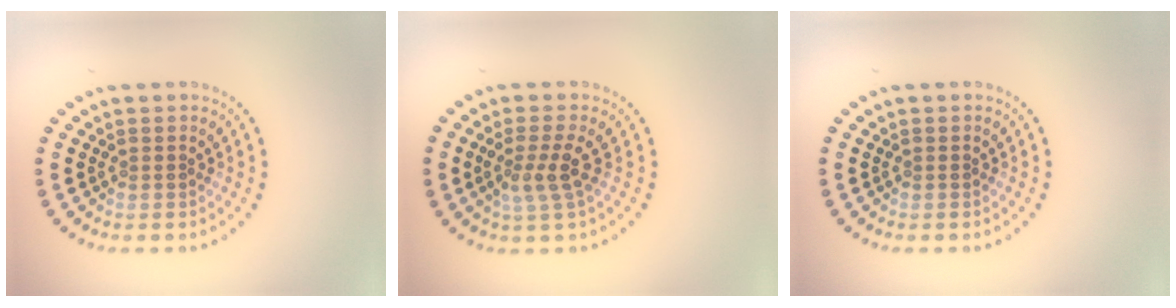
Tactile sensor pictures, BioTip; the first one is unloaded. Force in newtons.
{"total": 2.5, "press": 2.0, "slide": 1.6}
{"total": 0.0}